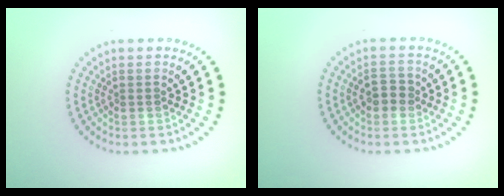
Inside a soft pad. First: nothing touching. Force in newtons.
{"total": 2.0, "press": 2.0, "slide": 0.2}